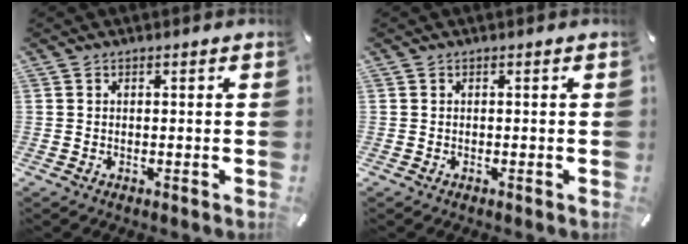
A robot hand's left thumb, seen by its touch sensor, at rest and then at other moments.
{"total": 0.0}